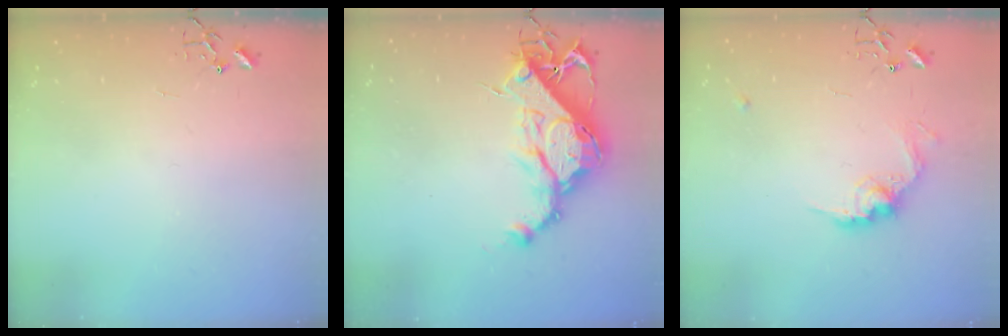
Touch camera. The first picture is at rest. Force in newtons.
{"total": 15.2, "press": 15.1, "slide": 1.4}
{"total": 11.1, "press": 11.1, "slide": 0.5}